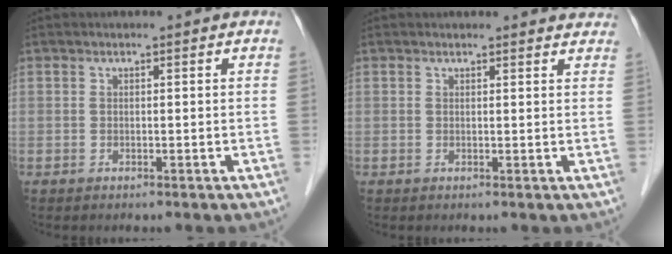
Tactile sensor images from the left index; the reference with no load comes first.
{"total": 6.7, "force": [6.3, 1.5, 1.4], "torque": [0.003, 0.002, 0.046]}